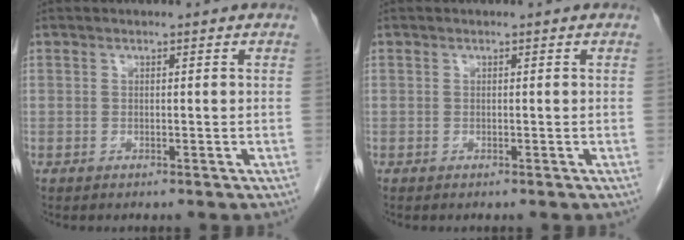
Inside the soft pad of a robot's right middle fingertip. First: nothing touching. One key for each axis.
{"total": 0.0}